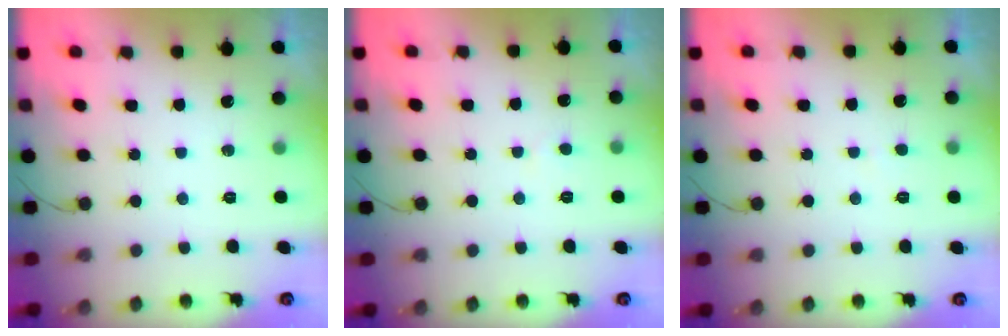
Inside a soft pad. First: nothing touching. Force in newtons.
{"total": 1.8, "press": 1.8, "slide": 0.2}
{"total": 1.3, "press": 1.3, "slide": 0.1}